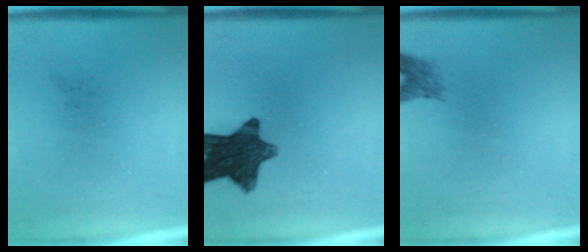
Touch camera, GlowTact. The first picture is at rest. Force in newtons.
{"total": 11.8}
{"total": 2.0}